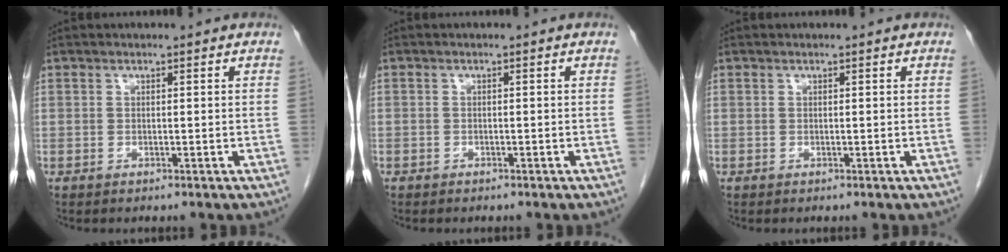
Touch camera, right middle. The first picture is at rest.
{"total": 0.7, "force": [-0.5, 0.5, 0.0], "torque": [-0.007, 0.003, -0.010]}
{"total": 0.0}